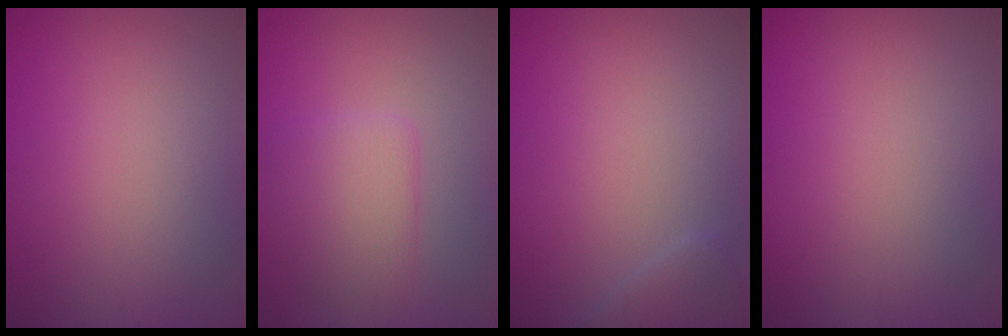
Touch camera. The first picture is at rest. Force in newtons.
{"total": 3.3, "press": 3.3, "slide": 0.5}
{"total": 1.6, "press": 1.6, "slide": 0.2}
{"total": 0.0}